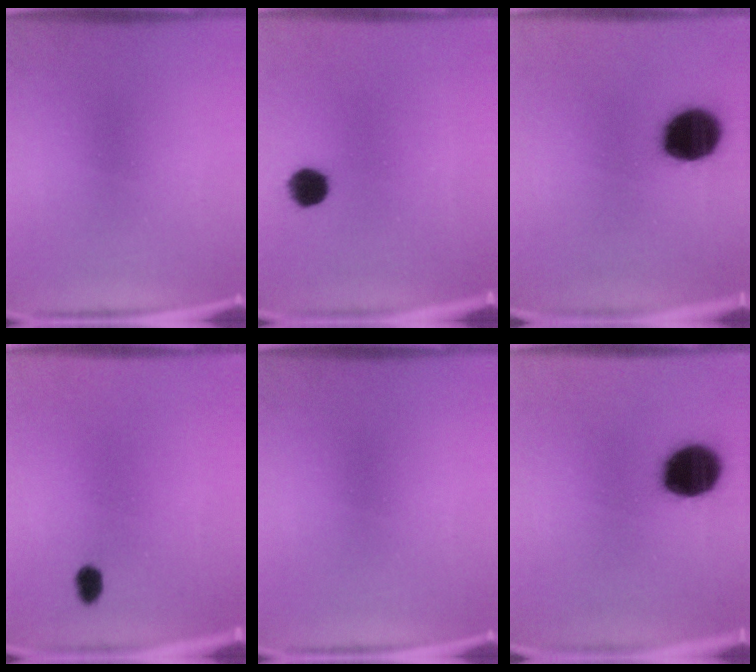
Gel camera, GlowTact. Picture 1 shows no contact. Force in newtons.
{"total": 5.1}
{"total": 15.2}
{"total": 2.3}
{"total": 0.0}
{"total": 15.2}